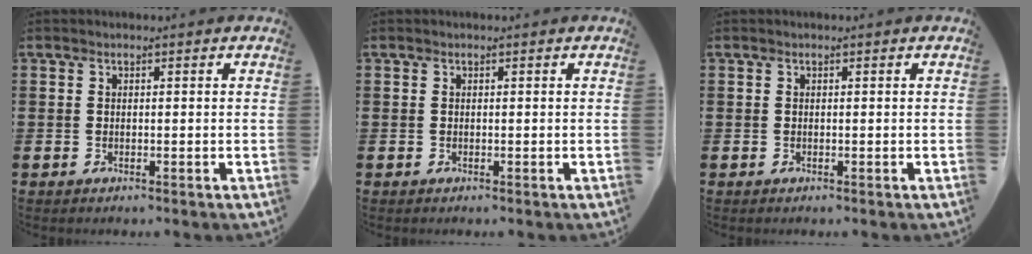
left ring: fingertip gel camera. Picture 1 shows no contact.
{"total": 0.0}
{"total": 0.0}